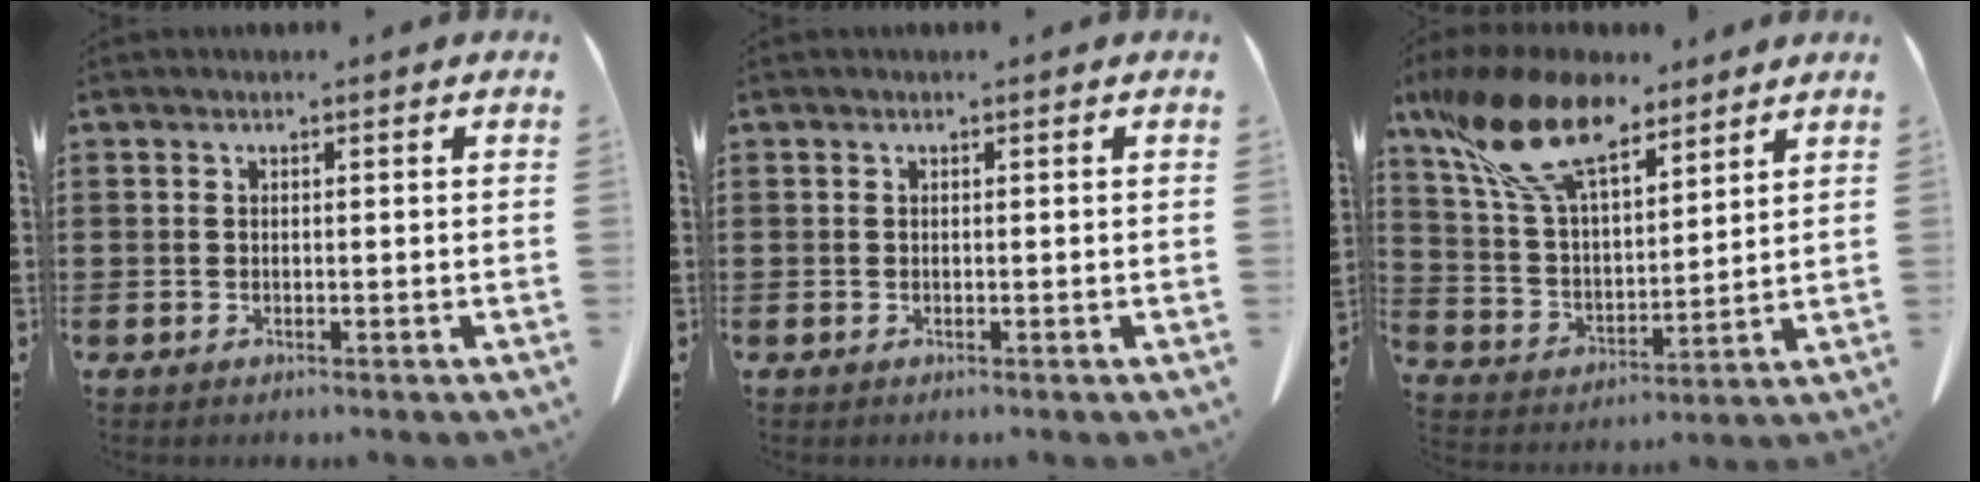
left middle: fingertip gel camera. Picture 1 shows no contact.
{"total": 0.0}
{"total": 14.8, "force": [10.4, 5.7, 8.8], "torque": [-0.216, -0.031, 0.189]}